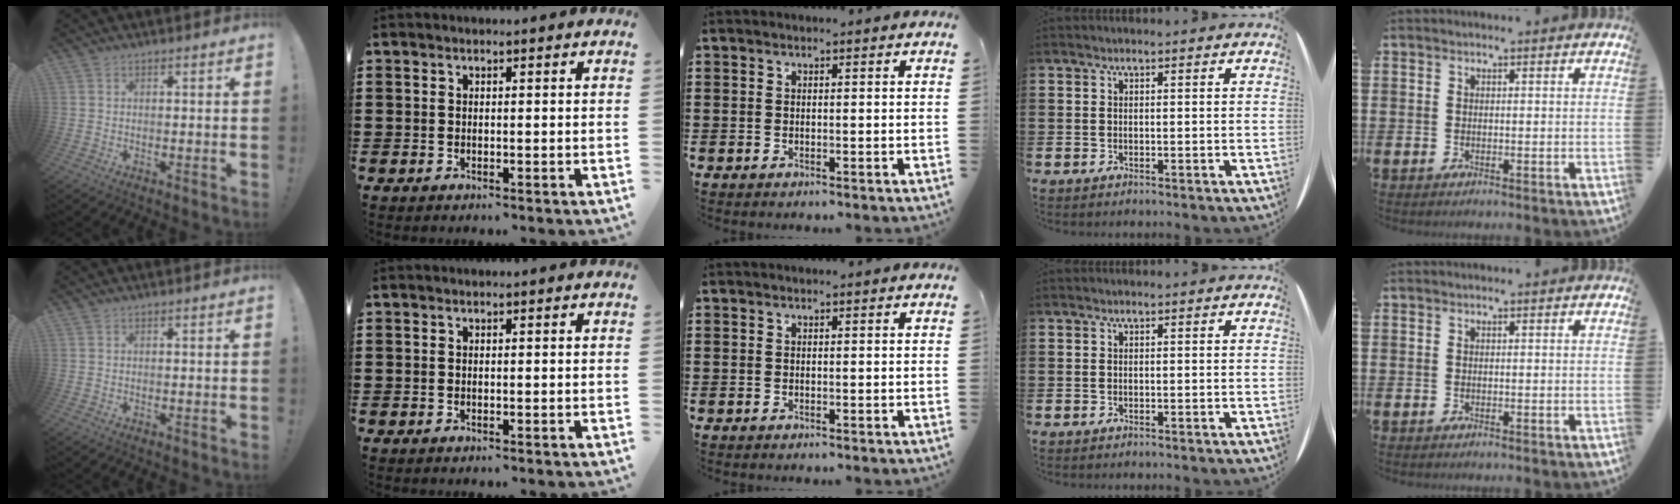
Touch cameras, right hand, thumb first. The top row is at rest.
{}